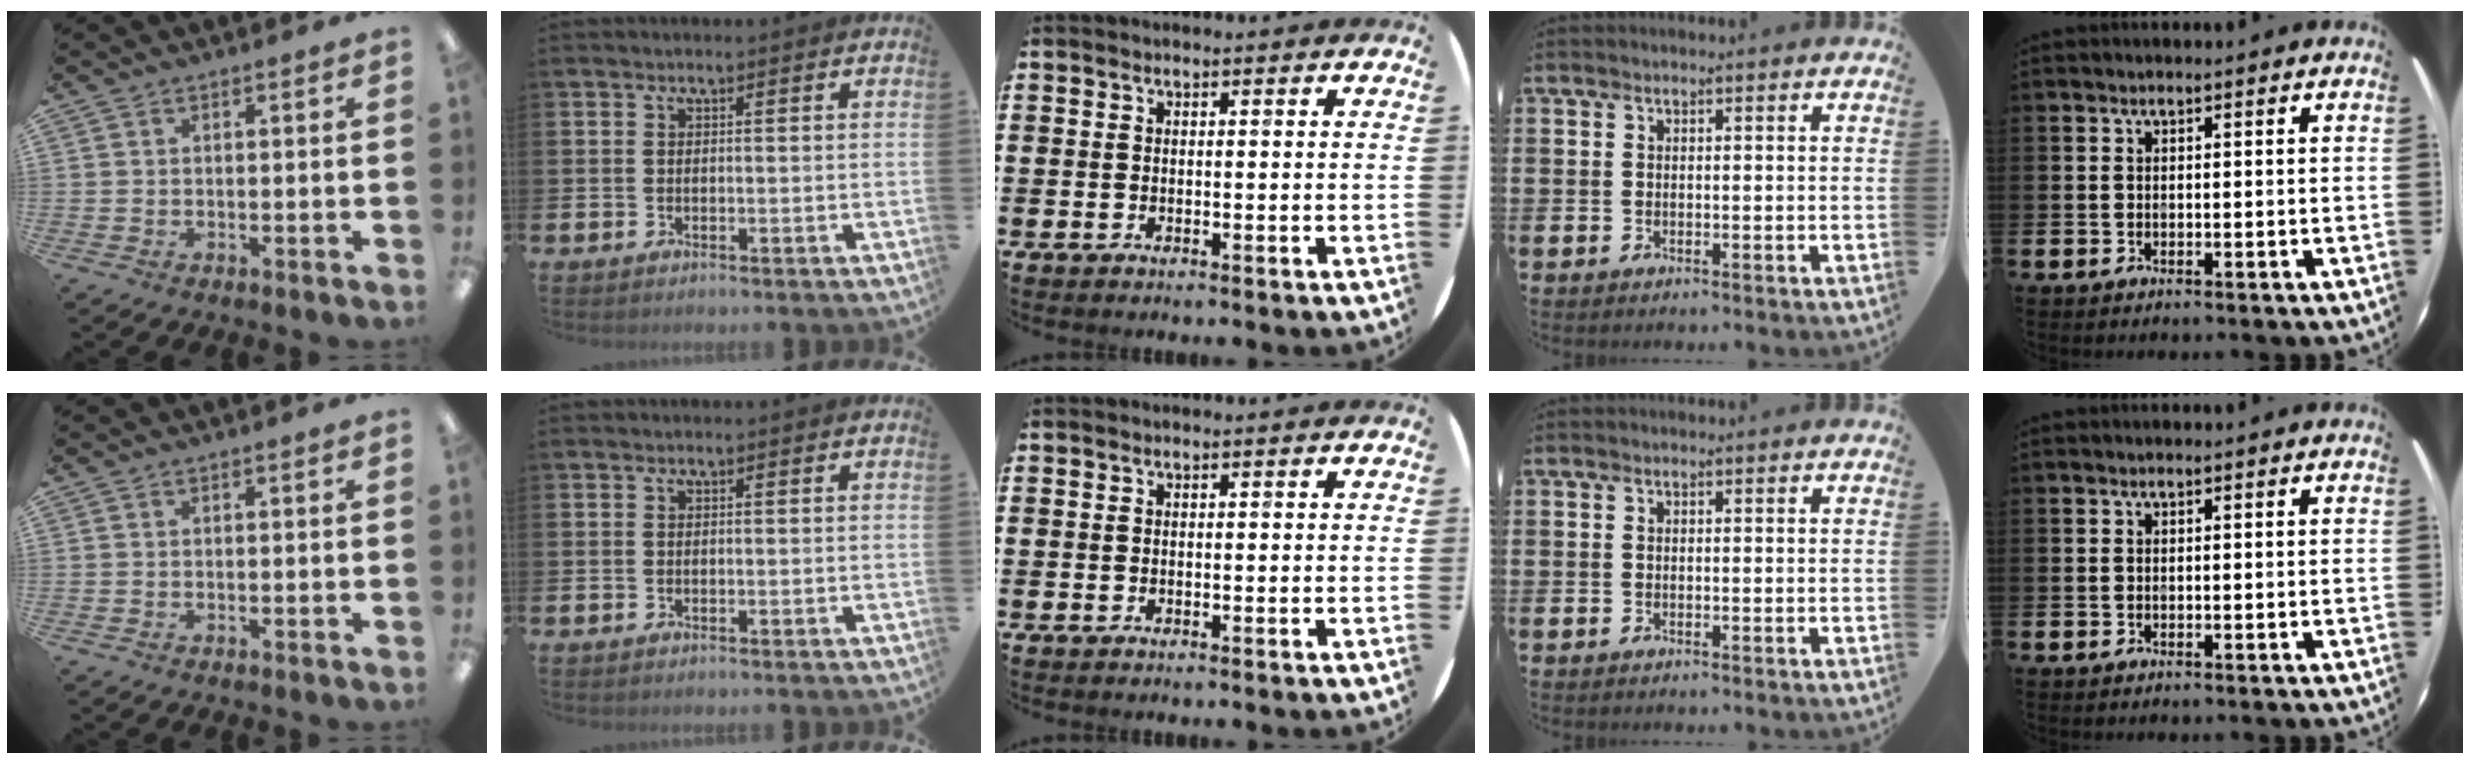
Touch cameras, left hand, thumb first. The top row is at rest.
{}